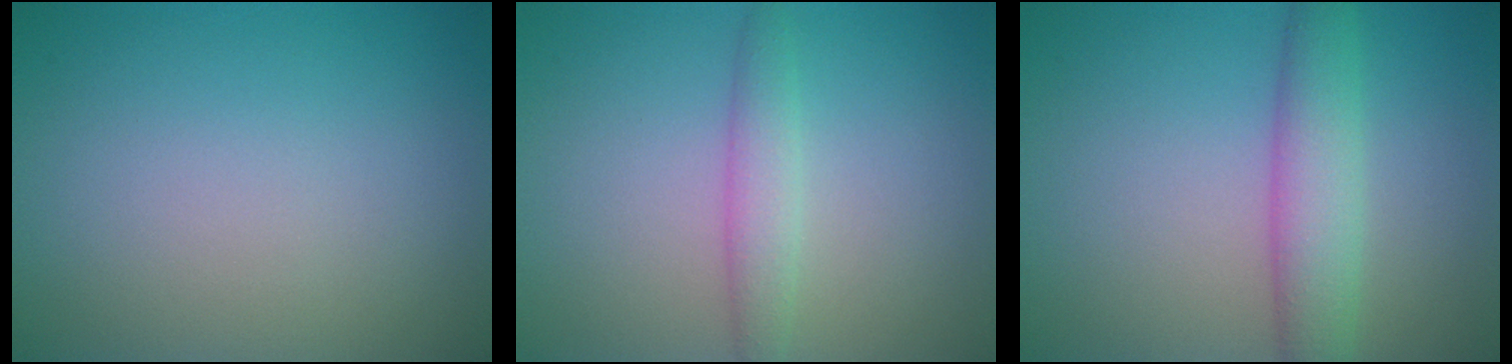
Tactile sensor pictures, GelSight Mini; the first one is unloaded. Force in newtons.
{"total": 2.2, "press": 2.2, "slide": 0.0}
{"total": 4.1, "press": 4.1, "slide": 0.1}